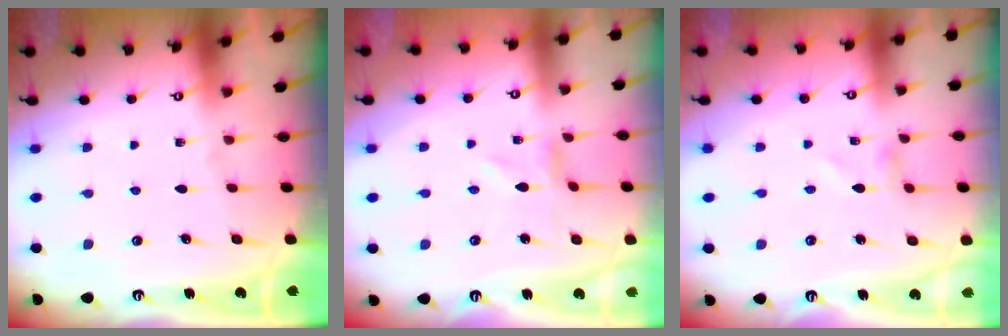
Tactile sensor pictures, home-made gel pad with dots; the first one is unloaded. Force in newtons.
{"total": 1.1, "press": 1.1, "slide": 0.2}
{"total": 0.9, "press": 0.9, "slide": 0.1}